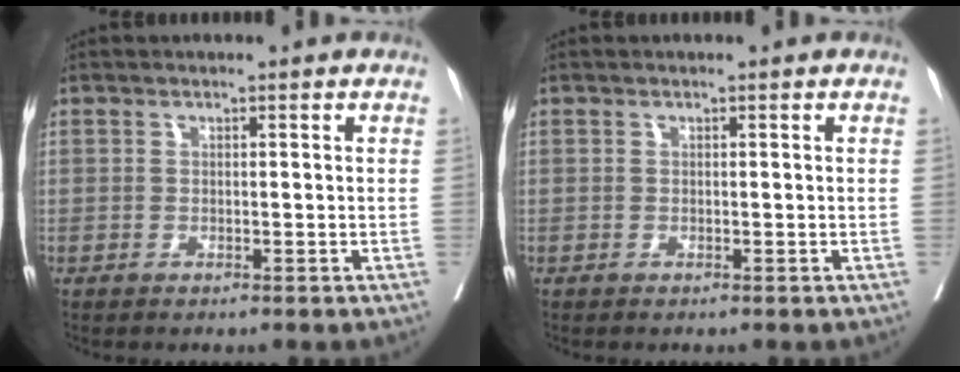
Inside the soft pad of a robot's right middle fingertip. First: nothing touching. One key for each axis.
{"total": 0.0}